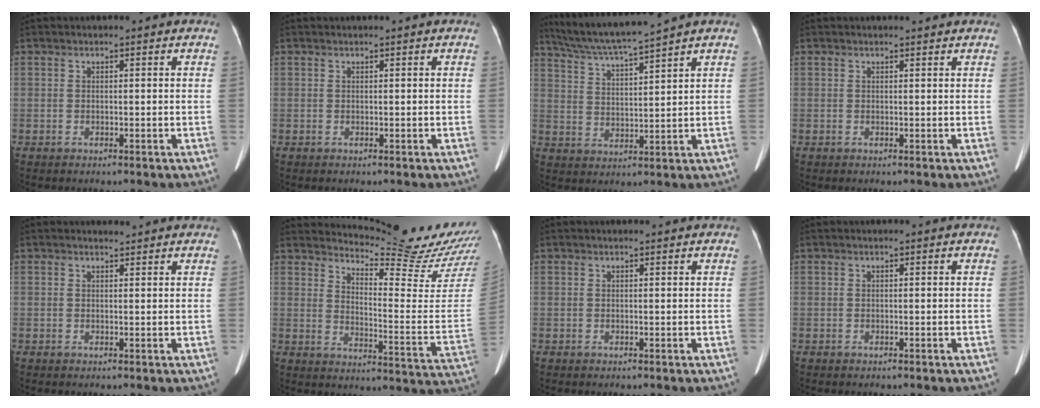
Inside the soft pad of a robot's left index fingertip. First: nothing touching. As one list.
[{"total": 0.6, "force": [0.6, -0.1, 0.2], "torque": [-0.005, 0.012, 0.013]}, {"total": 9.6, "force": [8.6, -1.8, 4.0], "torque": [-0.075, 0.004, 0.161]}, {"total": 1.6, "force": [1.6, 0.1, 0.3], "torque": [-0.009, 0.004, 0.020]}, {"total": 1.4, "force": [1.4, 0.2, 0.0], "torque": [-0.012, 0.006, 0.021]}, {"total": 20.0, "force": [19.1, -0.3, 6.1], "torque": [-0.102, -0.132, 0.233]}, {"total": 1.4, "force": [1.4, 0.1, 0.3], "torque": [-0.008, 0.005, 0.017]}, {"total": 0.0}]